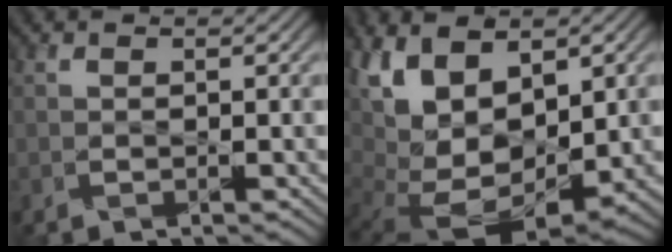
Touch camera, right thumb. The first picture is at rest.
{"total": 16.3, "force": [2.3, 9.7, 12.9], "torque": [-0.244, 0.002, 0.069]}